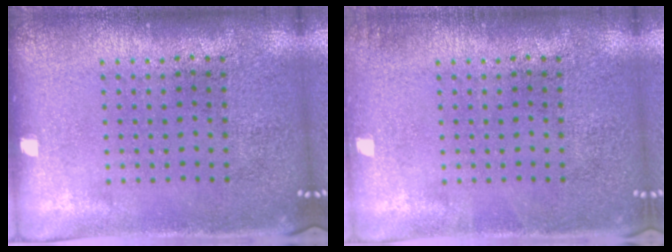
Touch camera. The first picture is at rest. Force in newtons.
{"total": 0.7, "press": 0.7, "slide": 0.1}